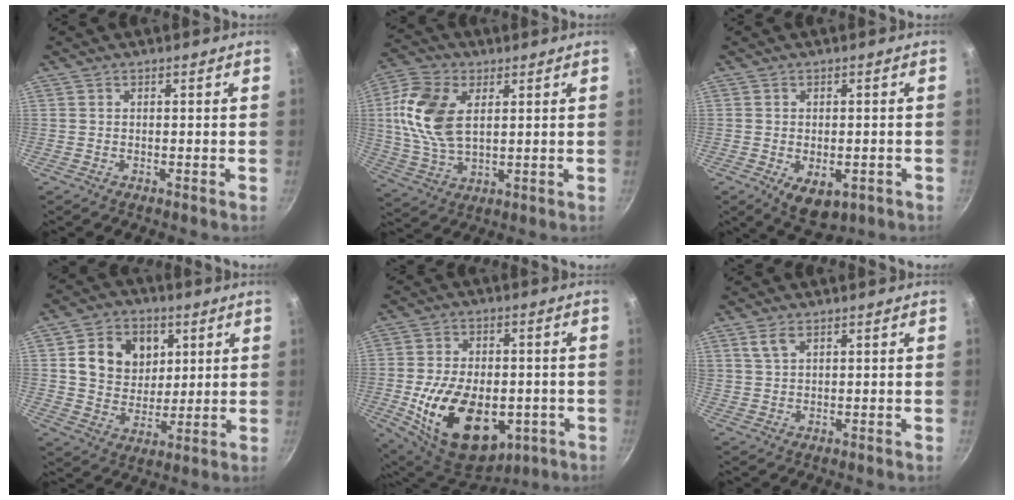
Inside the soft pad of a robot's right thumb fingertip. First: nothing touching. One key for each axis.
{"total": 13.9, "fx": 3.1, "fy": 8.3, "fz": 10.8, "tx": -0.206, "ty": -0.004, "tz": 0.058}
{"total": 6.9, "fx": -2.1, "fy": 4.2, "fz": 5.1, "tx": -0.059, "ty": -0.001, "tz": -0.017}
{"total": 13.2, "fx": 3.8, "fy": 10.7, "fz": 6.7, "tx": -0.082, "ty": -0.011, "tz": 0.064}
{"total": 21.3, "fx": -4.9, "fy": 13.4, "fz": 15.8, "tx": -0.252, "ty": 0.004, "tz": -0.061}
{"total": 3.1, "fx": 1.8, "fy": 1.6, "fz": 2.0, "tx": -0.033, "ty": -0.003, "tz": 0.037}